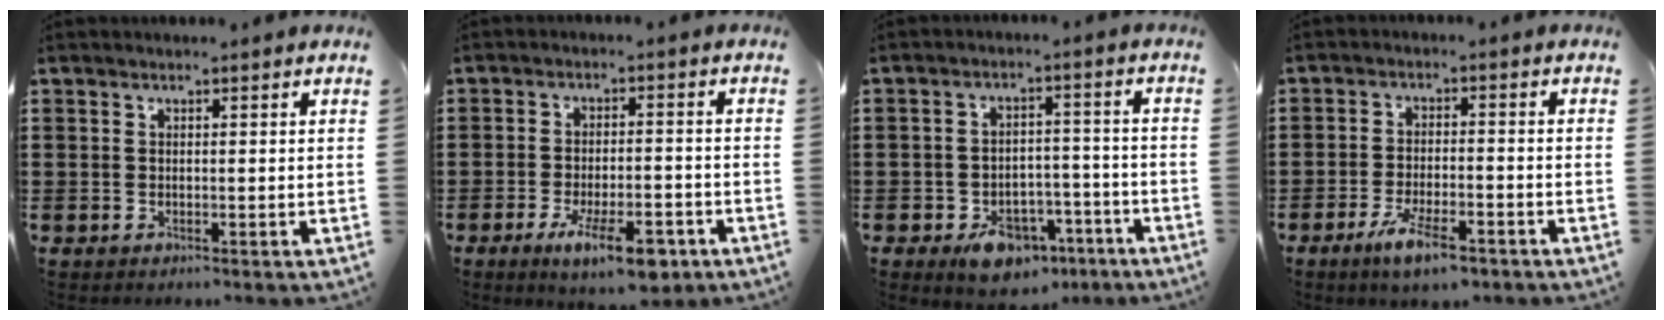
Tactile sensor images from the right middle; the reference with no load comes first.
{"total": 8.1, "force": [-4.9, 2.4, 5.9], "torque": [-0.108, 0.002, -0.086]}
{"total": 7.1, "force": [-4.9, 3.9, 3.3], "torque": [-0.056, 0.026, -0.086]}
{"total": 6.2, "force": [-4.0, 1.6, 4.4], "torque": [-0.089, -0.003, -0.073]}